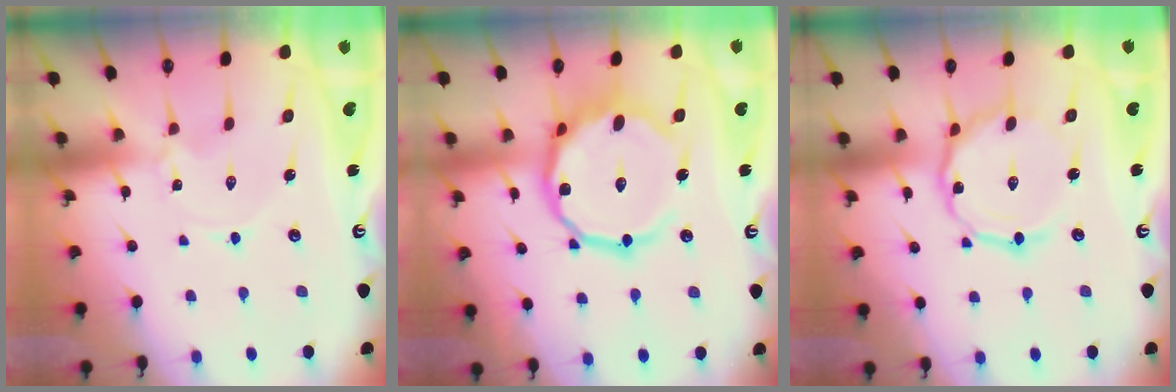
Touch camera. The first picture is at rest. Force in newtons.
{"total": 17.1, "press": 17.0, "slide": 1.9}
{"total": 9.3, "press": 9.3, "slide": 0.7}